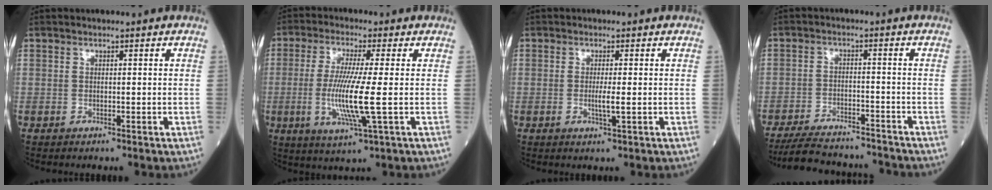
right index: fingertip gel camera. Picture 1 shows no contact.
{"total": 9.6, "force": [-1.2, -0.3, 9.5], "torque": [-0.198, -0.020, -0.028]}
{"total": 2.1, "force": [-0.3, -0.2, 2.1], "torque": [-0.042, -0.005, -0.005]}
{"total": 13.1, "force": [-12.3, 2.2, 4.0], "torque": [-0.068, -0.001, -0.182]}